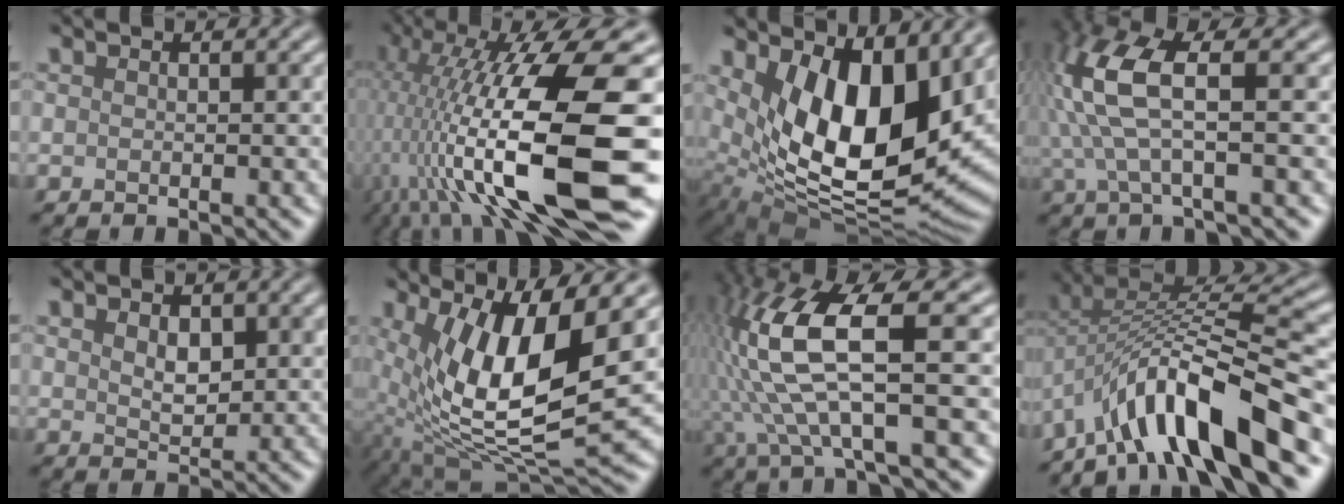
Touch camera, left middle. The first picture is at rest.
{"total": 17.1, "force": [-2.3, 5.0, 16.2], "torque": [-0.298, 0.014, -0.036]}
{"total": 11.9, "force": [3.4, 5.8, 9.8], "torque": [-0.154, -0.018, 0.068]}
{"total": 7.2, "force": [1.4, 2.0, 6.7], "torque": [-0.166, 0.020, 0.033]}
{"total": 2.2, "force": [1.3, 1.2, 1.3], "torque": [-0.025, 0.001, 0.035]}
{"total": 12.9, "force": [2.5, 4.2, 11.9], "torque": [-0.215, -0.005, 0.051]}
{"total": 9.7, "force": [0.4, 2.7, 9.3], "torque": [-0.207, 0.016, 0.014]}
{"total": 11.3, "force": [-6.2, 3.0, 9.0], "torque": [-0.137, 0.023, -0.102]}